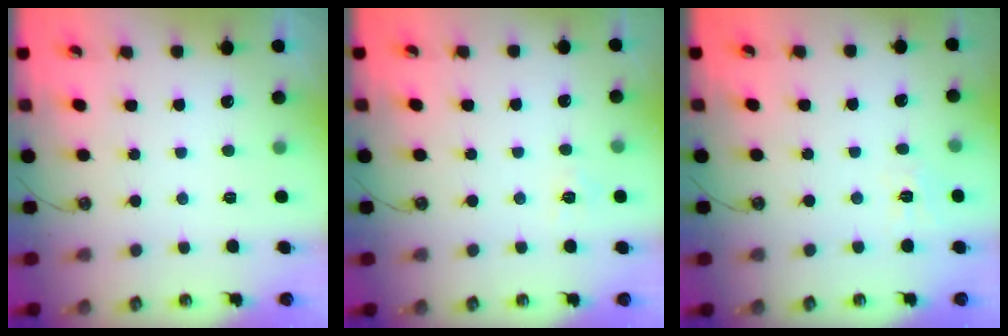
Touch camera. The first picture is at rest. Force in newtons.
{"total": 6.6, "press": 6.5, "slide": 0.6}
{"total": 4.0, "press": 4.0, "slide": 0.4}